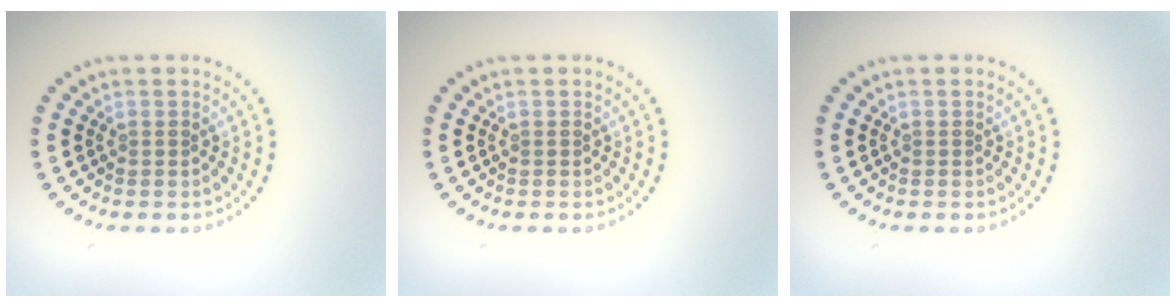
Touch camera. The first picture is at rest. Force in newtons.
{"total": 0.0}
{"total": 0.0}